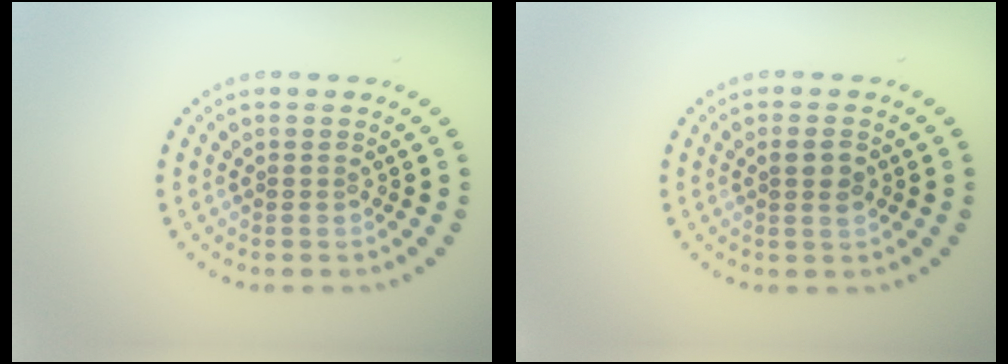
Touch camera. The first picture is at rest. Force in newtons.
{"total": 1.7, "press": 1.6, "slide": 0.5}